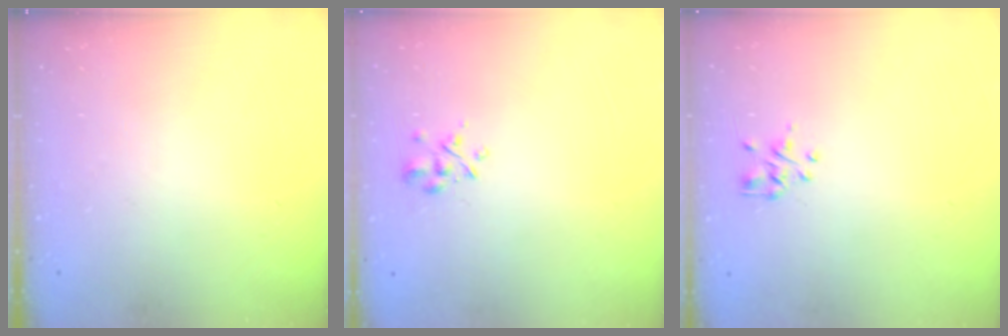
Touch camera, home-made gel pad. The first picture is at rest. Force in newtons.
{"total": 2.6, "press": 2.4, "slide": 1.0}
{"total": 1.3, "press": 1.2, "slide": 0.5}